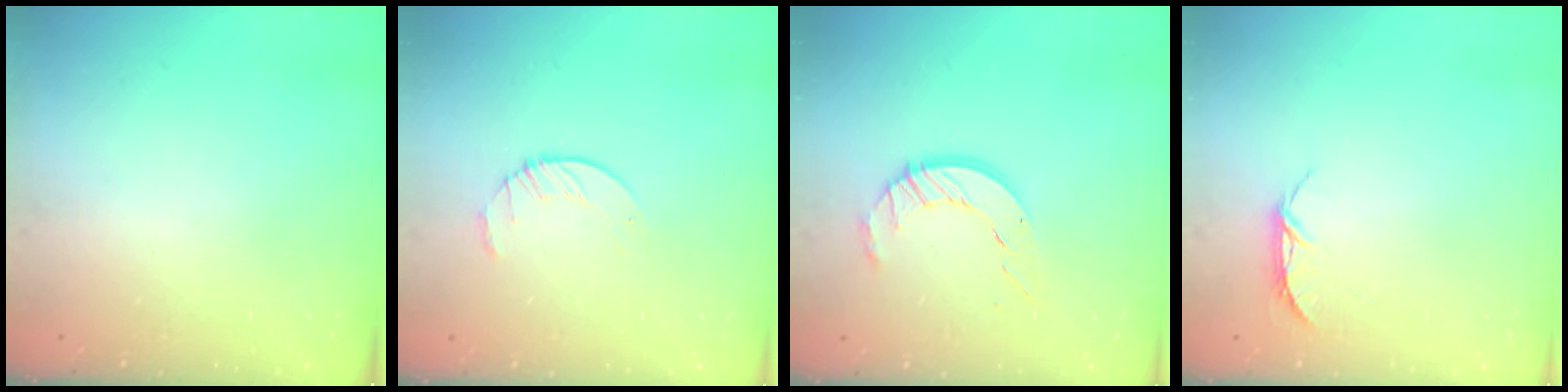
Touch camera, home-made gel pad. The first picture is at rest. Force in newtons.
{"total": 3.8, "press": 3.8, "slide": 0.4}
{"total": 9.3, "press": 9.3, "slide": 0.9}
{"total": 5.7, "press": 5.6, "slide": 0.4}